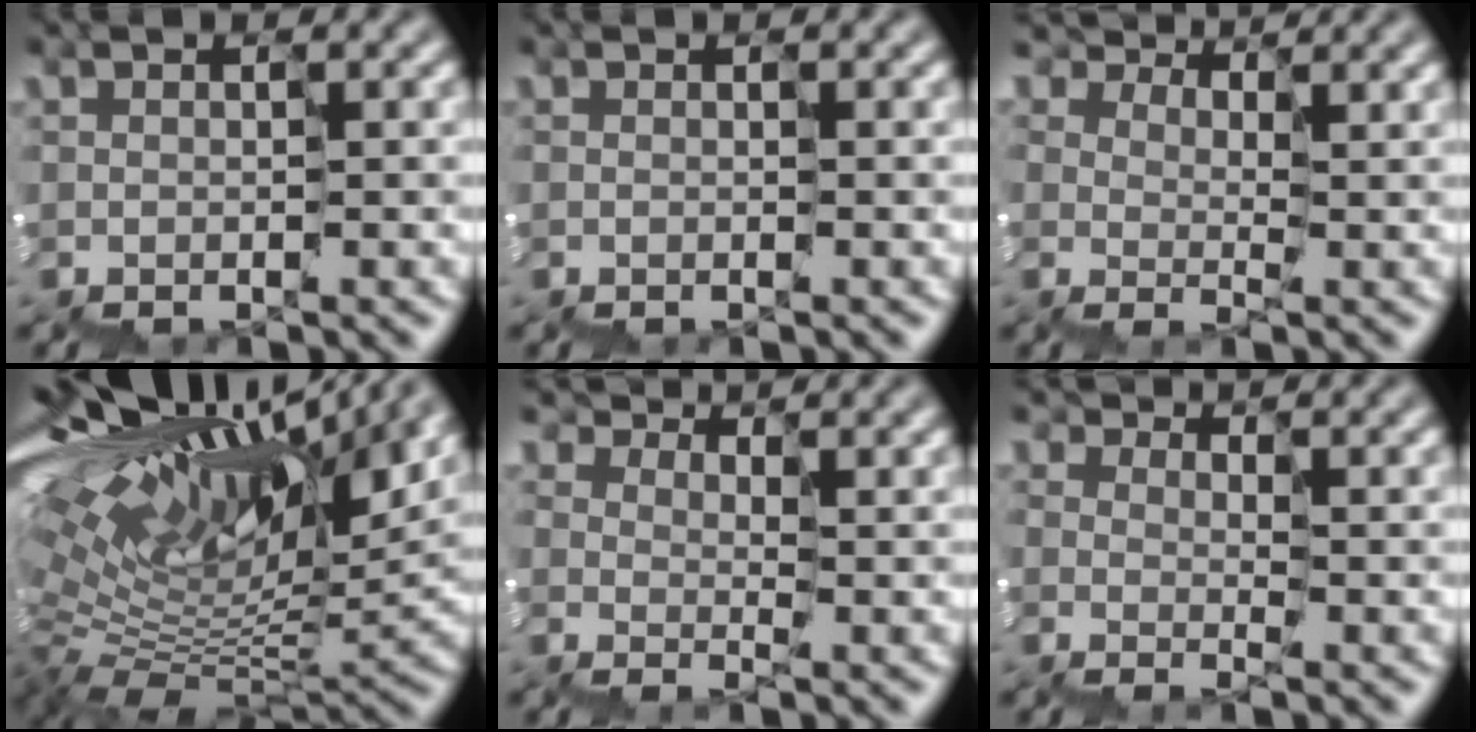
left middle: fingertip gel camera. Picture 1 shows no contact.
{"total": 0.0}
{"total": 4.2, "force": [4.1, 0.9, -0.1], "torque": [-0.002, 0.006, 0.066]}
{"total": 13.9, "force": [8.2, 5.1, 9.9], "torque": [-0.192, 0.033, 0.153]}
{"total": 3.1, "force": [3.0, 0.8, -0.1], "torque": [0.001, 0.004, 0.051]}
{"total": 1.5, "force": [1.5, 0.4, -0.2], "torque": [0.011, 0.004, 0.029]}